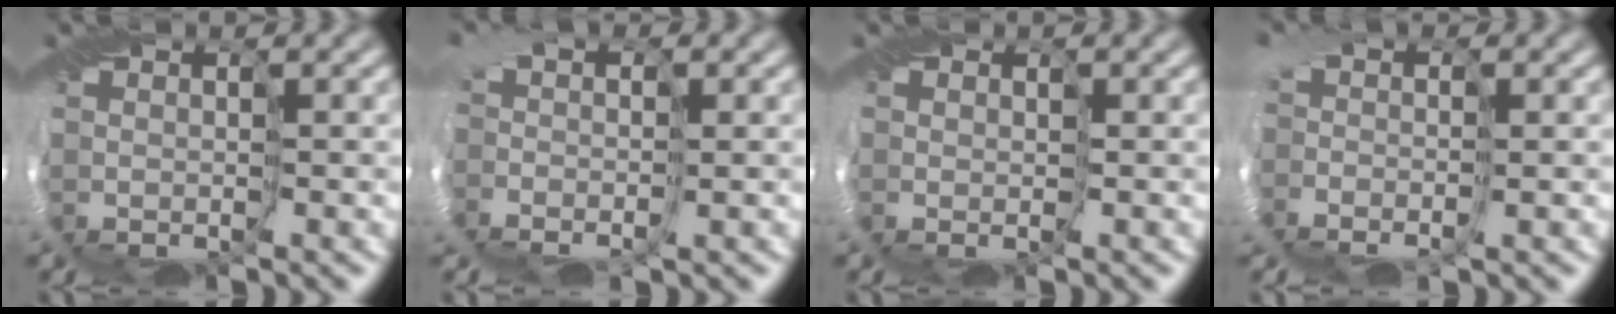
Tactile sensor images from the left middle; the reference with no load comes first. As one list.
[{"total": 2.5, "force": [-0.4, 1.7, 1.8], "torque": [-0.024, 0.004, -0.012]}, {"total": 1.0, "force": [0.2, 1.0, 0.2], "torque": [0.003, 0.000, 0.000]}, {"total": 2.9, "force": [-1.0, 2.0, 2.0], "torque": [-0.027, 0.004, -0.018]}]